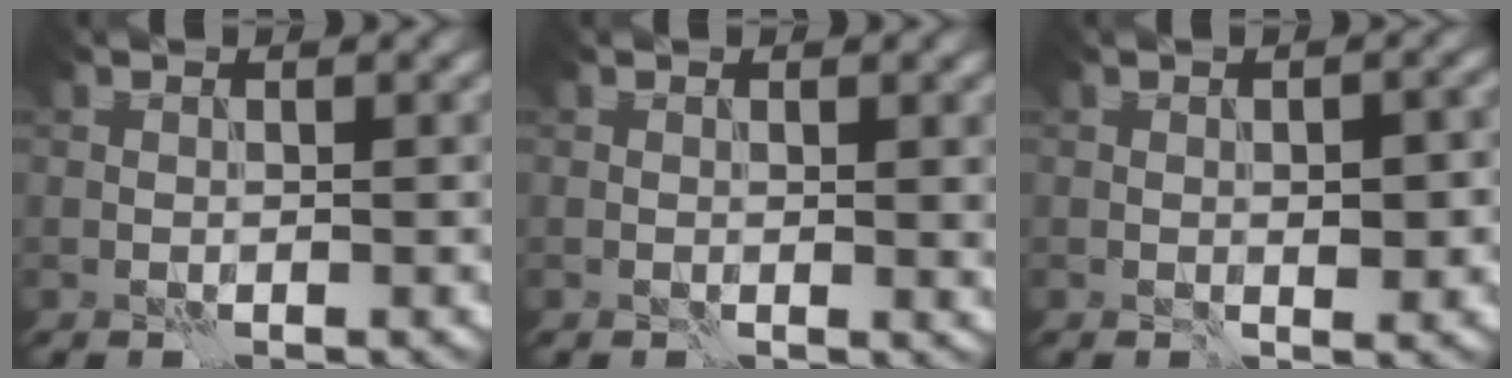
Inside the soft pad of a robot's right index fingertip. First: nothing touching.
{"total": 1.1, "force": [0.3, 0.2, 1.0], "torque": [-0.010, -0.003, 0.004]}
{"total": 2.9, "force": [-0.3, 1.2, 2.6], "torque": [-0.035, 0.000, -0.002]}